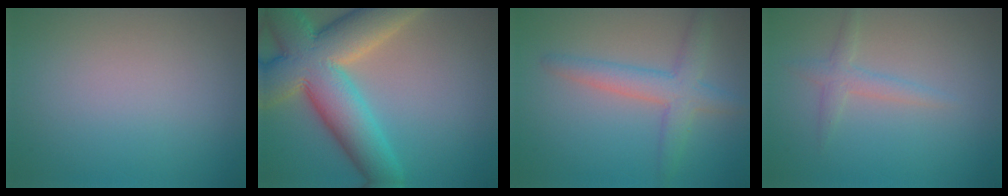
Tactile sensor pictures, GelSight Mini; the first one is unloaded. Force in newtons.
{"total": 11.9, "press": 11.9, "slide": 0.9}
{"total": 3.9, "press": 3.9, "slide": 0.1}
{"total": 1.7, "press": 1.7, "slide": 0.1}